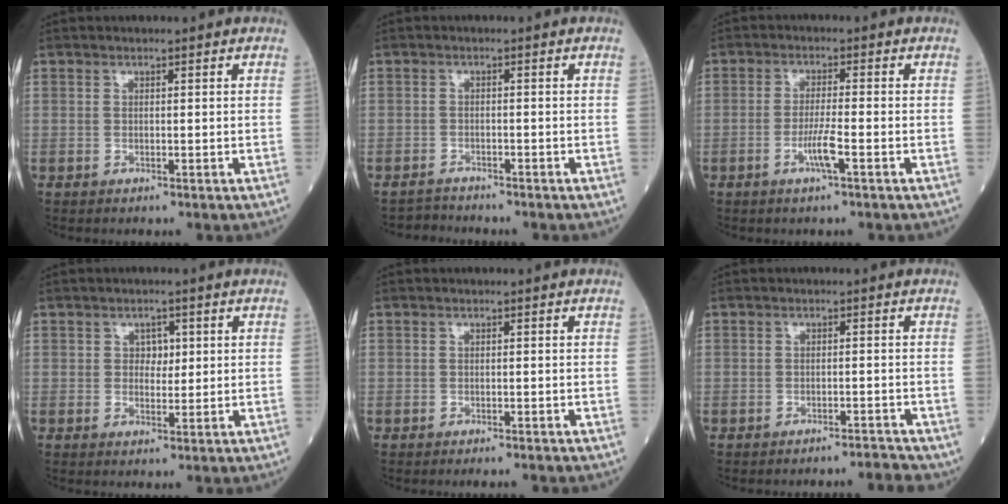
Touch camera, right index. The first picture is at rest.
{"total": 2.1, "force": [-2.0, 0.1, -0.8], "torque": [0.014, -0.010, -0.036]}
{"total": 3.8, "force": [-1.6, -0.2, 3.4], "torque": [-0.067, -0.005, -0.034]}
{"total": 2.3, "force": [0.6, 1.6, 1.5], "torque": [-0.016, 0.000, 0.007]}
{"total": 2.0, "force": [-1.7, 0.1, 0.9], "torque": [-0.013, -0.003, -0.022]}
{"total": 2.6, "force": [-2.6, -0.2, 0.1], "torque": [0.007, -0.006, -0.034]}